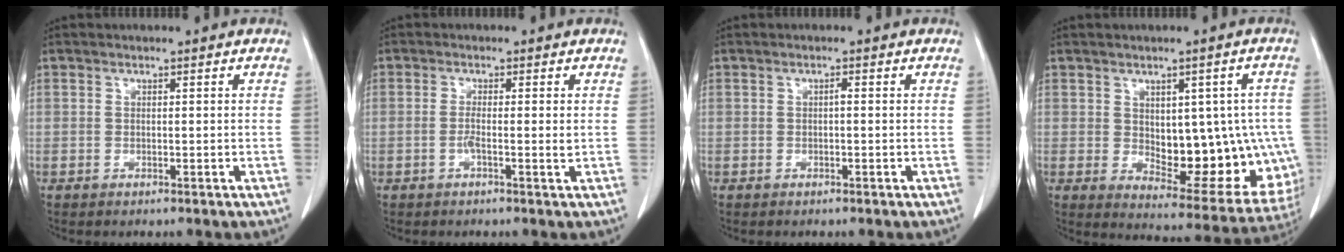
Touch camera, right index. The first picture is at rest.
{"total": 2.2, "force": [-0.4, 0.0, 2.2], "torque": [-0.039, -0.001, -0.009]}
{"total": 0.5, "force": [-0.1, 0.1, 0.5], "torque": [-0.009, 0.002, -0.001]}
{"total": 16.5, "force": [-1.1, 8.1, 14.3], "torque": [-0.154, 0.009, 0.013]}